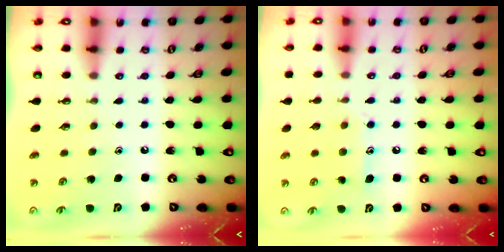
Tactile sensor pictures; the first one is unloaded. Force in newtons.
{"total": 9.6, "press": 9.6, "slide": 0.6}